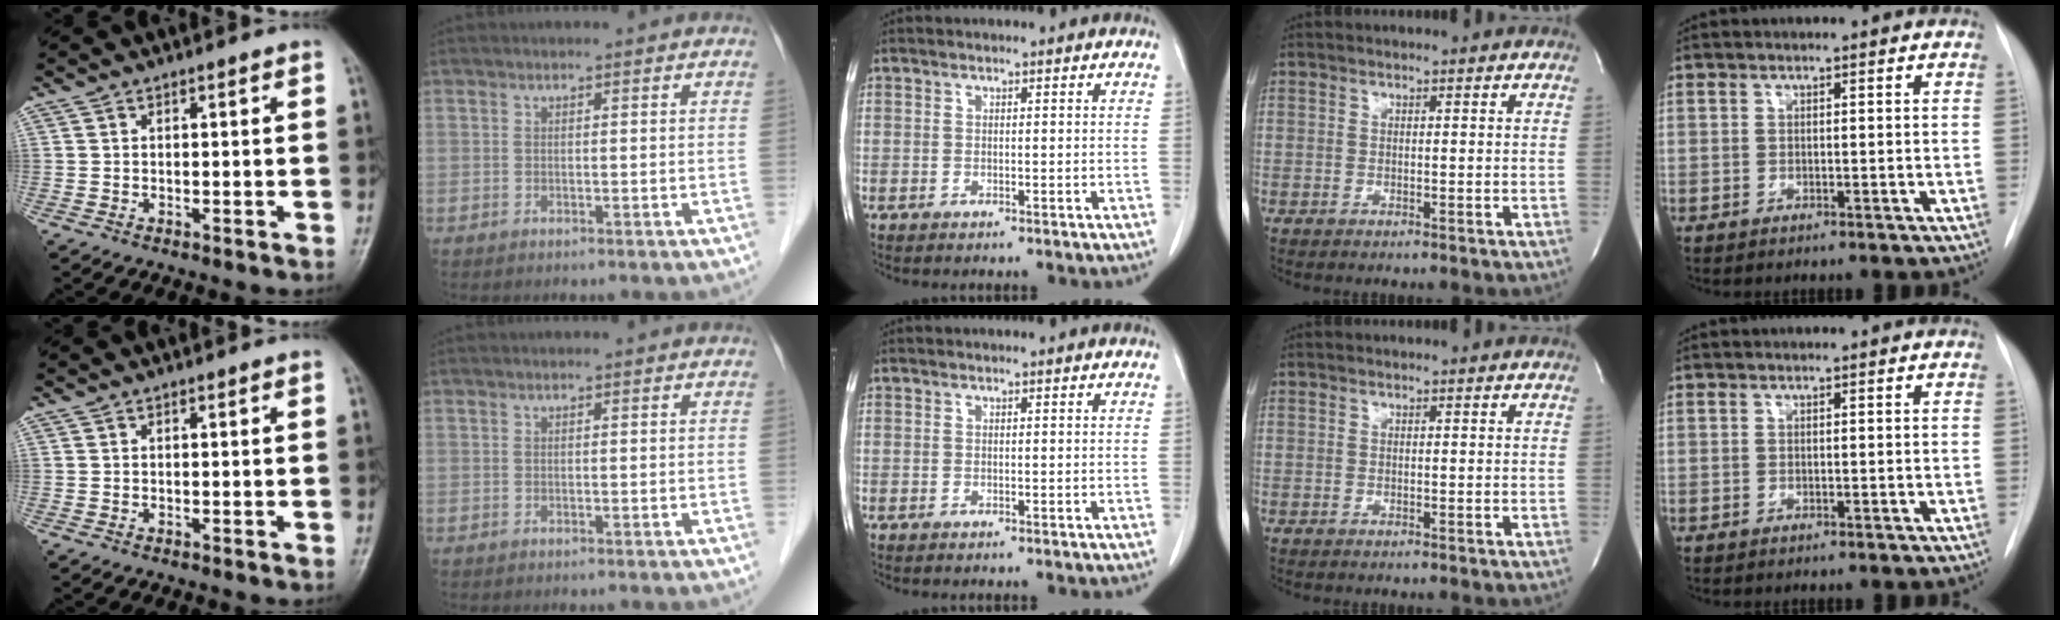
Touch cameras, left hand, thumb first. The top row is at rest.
{}